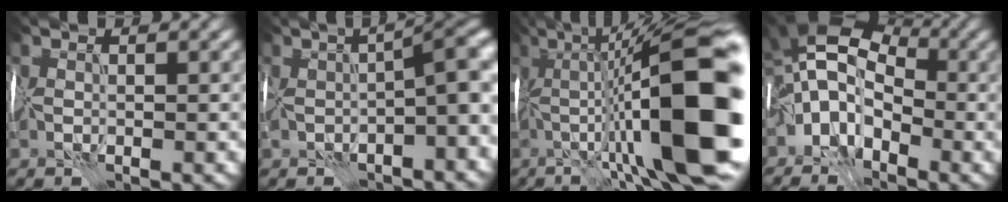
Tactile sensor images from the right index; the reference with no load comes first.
{"total": 8.9, "force": [-1.2, 2.5, 8.4], "torque": [-0.114, 0.016, -0.019]}
{"total": 17.4, "force": [-1.9, 4.2, 16.8], "torque": [-0.241, 0.036, -0.028]}
{"total": 7.4, "force": [-1.7, 5.0, 5.2], "torque": [-0.082, 0.023, -0.048]}